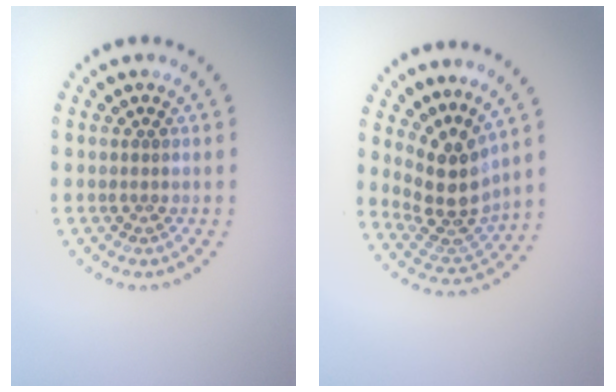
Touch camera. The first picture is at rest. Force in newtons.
{"total": 4.3, "press": 3.2, "slide": 2.9}